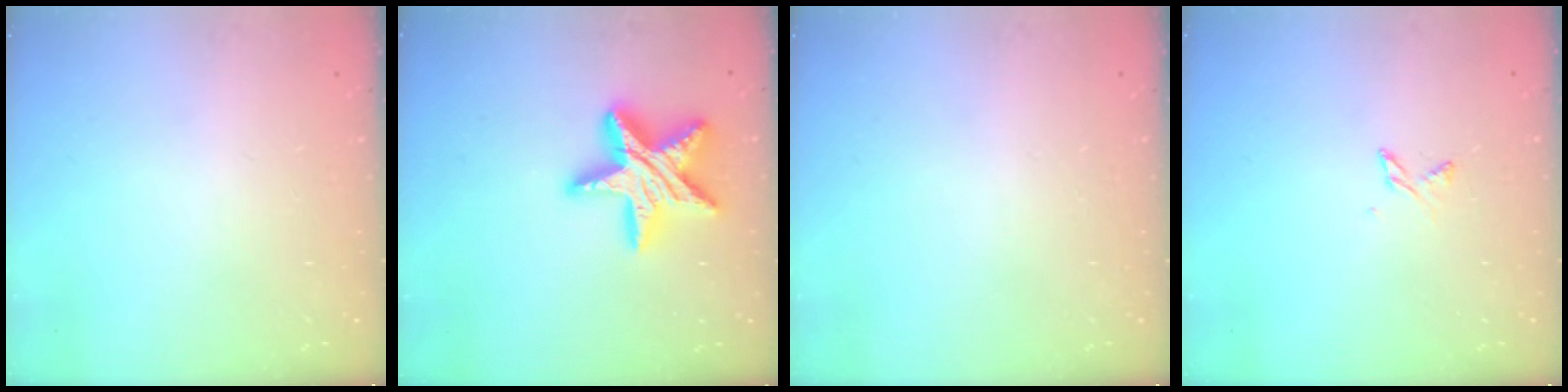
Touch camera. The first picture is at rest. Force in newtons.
{"total": 17.6, "press": 17.6, "slide": 1.2}
{"total": 0.0}
{"total": 2.7, "press": 2.7, "slide": 0.4}